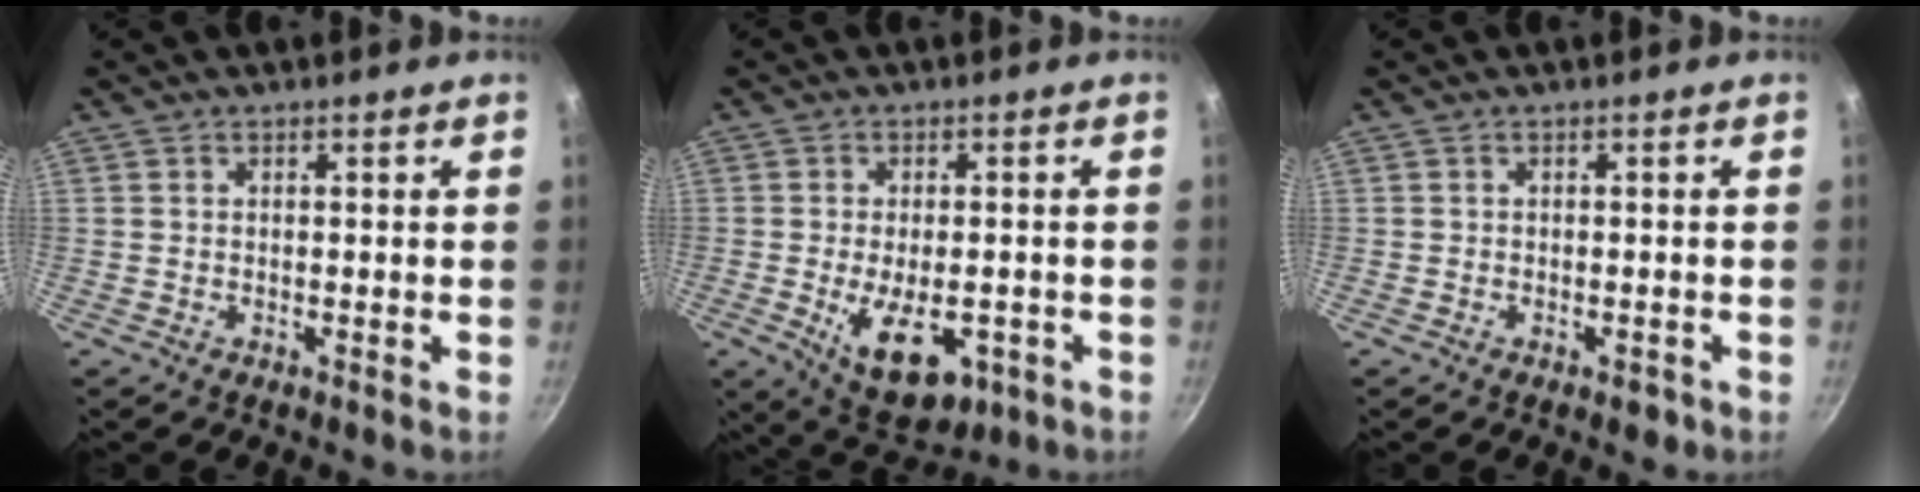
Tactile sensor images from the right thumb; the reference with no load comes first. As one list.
[{"total": 11.5, "force": [-3.7, 6.2, 8.9], "torque": [-0.129, -0.001, -0.041]}, {"total": 1.6, "force": [-0.9, 0.8, 1.0], "torque": [-0.005, 0.004, -0.012]}]